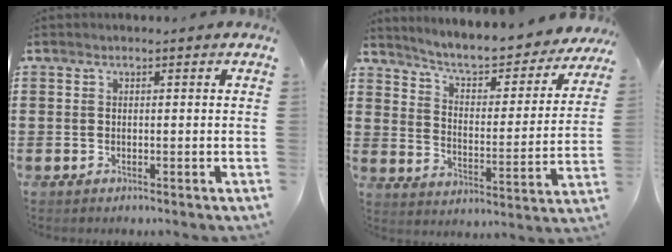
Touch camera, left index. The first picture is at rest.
{"total": 6.1, "force": [5.4, 1.1, 2.6], "torque": [-0.065, -0.038, 0.085]}